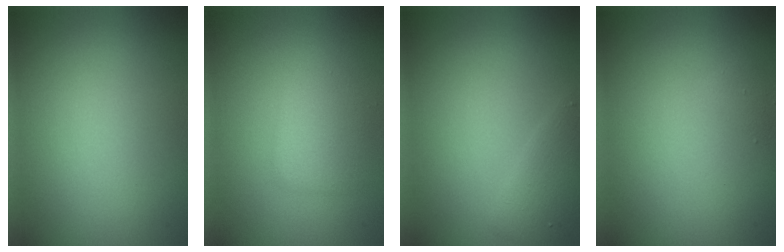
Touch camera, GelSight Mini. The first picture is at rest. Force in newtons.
{"total": 2.5, "press": 2.5, "slide": 0.1}
{"total": 2.0, "press": 2.0, "slide": 0.1}
{"total": 0.5, "press": 0.5, "slide": 0.0}